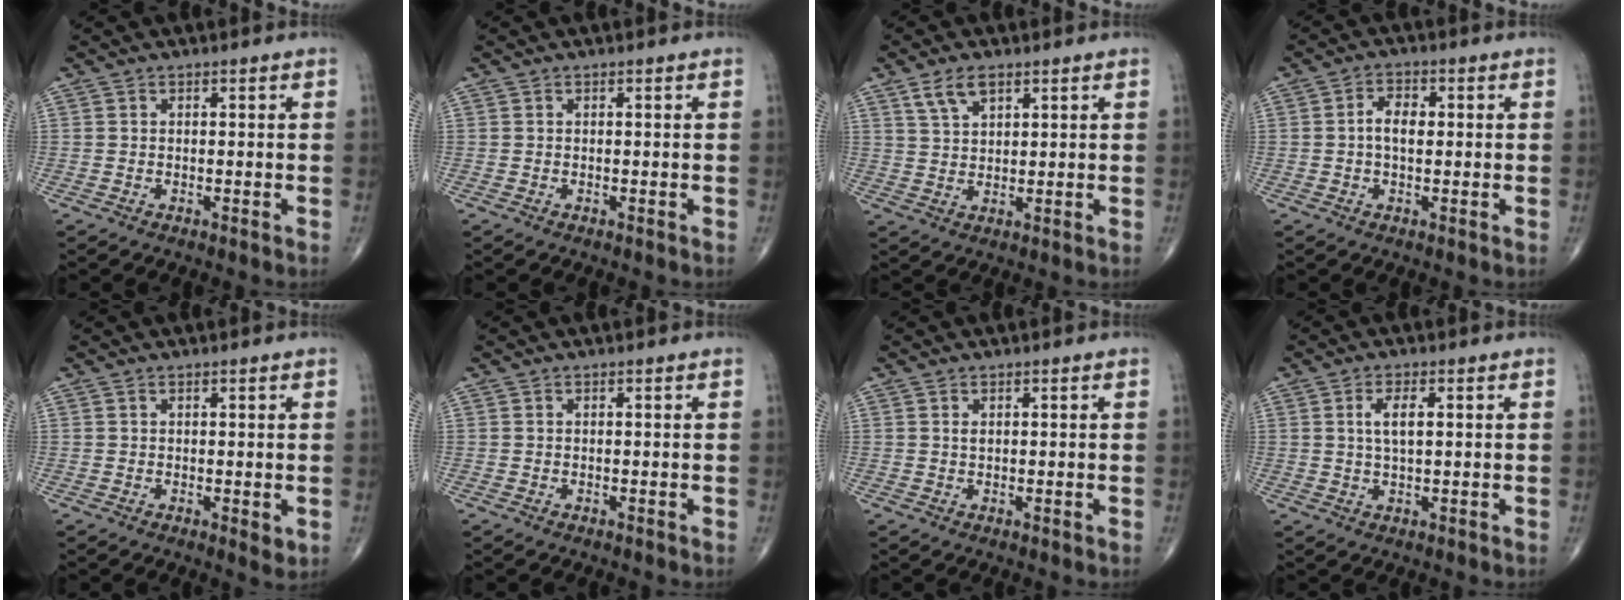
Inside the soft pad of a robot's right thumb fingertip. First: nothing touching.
{"total": 0.0}
{"total": 5.0, "force": [3.0, 2.4, 3.2], "torque": [-0.053, -0.009, 0.060]}
{"total": 3.9, "force": [0.2, 2.3, 3.2], "torque": [-0.053, 0.011, -0.002]}
{"total": 2.1, "force": [0.2, 0.7, 2.0], "torque": [-0.025, -0.009, 0.003]}
{"total": 0.0}
{"total": 0.8, "force": [0.3, 0.3, 0.7], "torque": [-0.010, -0.002, 0.006]}
{"total": 3.9, "force": [1.0, 1.4, 3.5], "torque": [-0.064, 0.000, 0.018]}